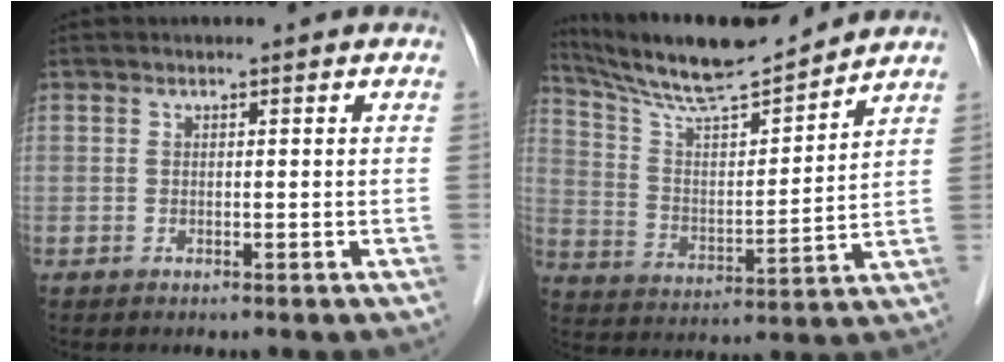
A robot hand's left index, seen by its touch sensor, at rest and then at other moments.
{"total": 14.8, "force": [13.7, 0.6, 5.6], "torque": [-0.110, 0.007, 0.245]}